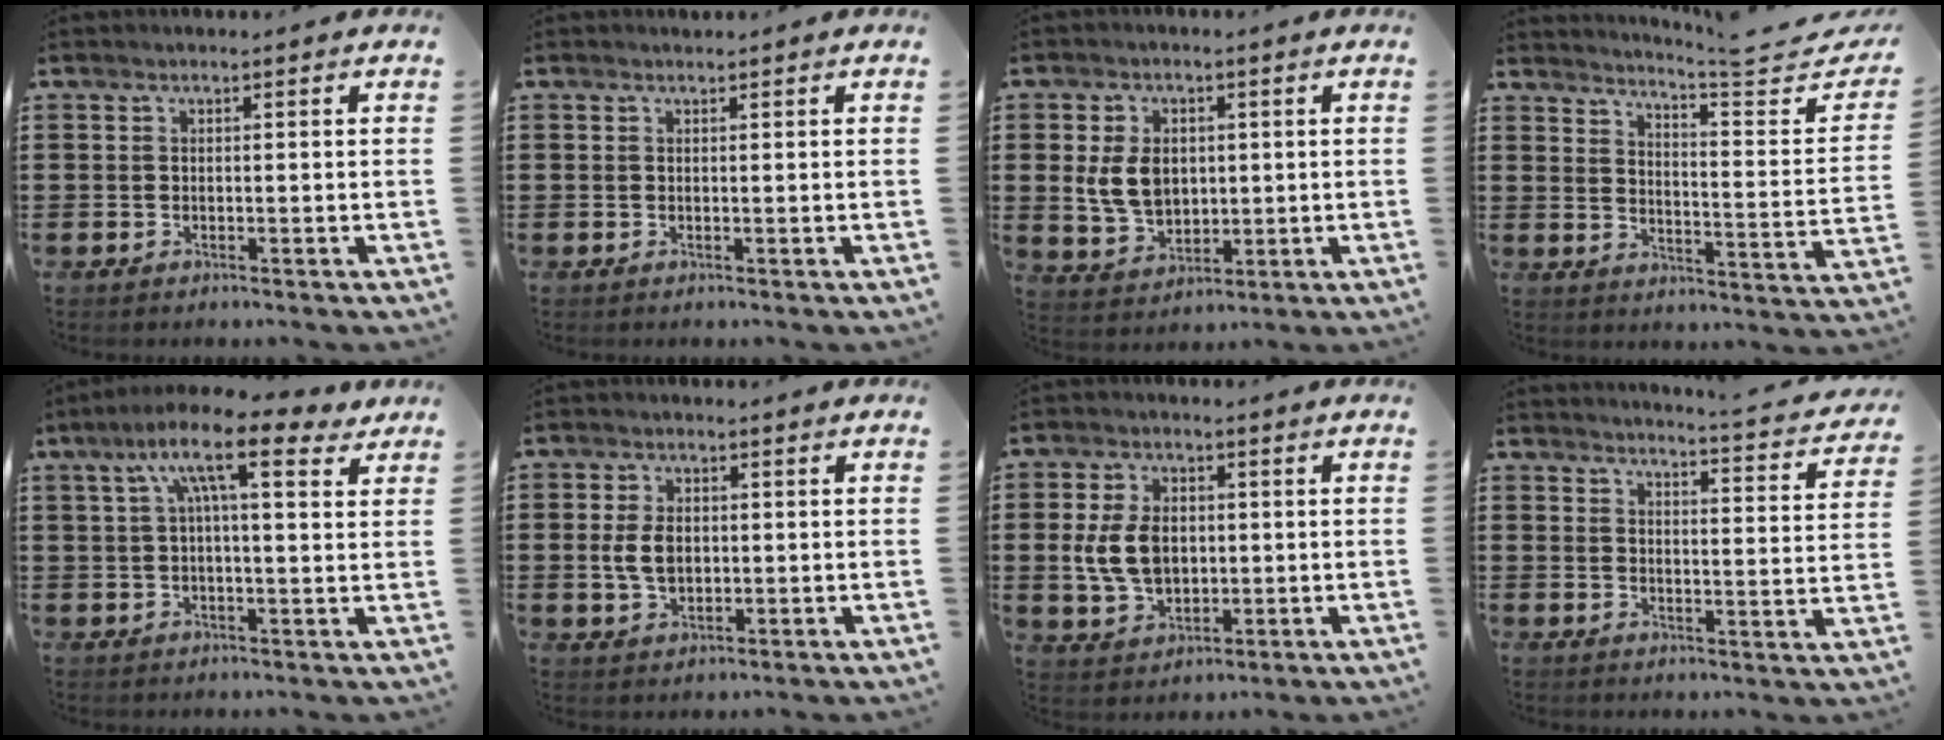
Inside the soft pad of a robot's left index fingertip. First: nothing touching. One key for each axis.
{"total": 0.0}
{"total": 6.8, "fx": 1.0, "fy": 5.0, "fz": 4.4, "tx": -0.103, "ty": 0.007, "tz": 0.014}
{"total": 4.8, "fx": 4.2, "fy": -1.0, "fz": 2.1, "tx": -0.046, "ty": -0.041, "tz": 0.059}
{"total": 11.4, "fx": 6.2, "fy": 2.8, "fz": 9.2, "tx": -0.178, "ty": -0.009, "tz": 0.102}
{"total": 4.8, "fx": 0.3, "fy": 3.2, "fz": 3.6, "tx": -0.081, "ty": 0.002, "tz": -0.002}
{"total": 7.8, "fx": 0.4, "fy": 5.4, "fz": 5.6, "tx": -0.132, "ty": 0.005, "tz": 0.000}
{"total": 3.4, "fx": 3.3, "fy": -0.5, "fz": 0.8, "tx": -0.026, "ty": -0.033, "tz": 0.049}